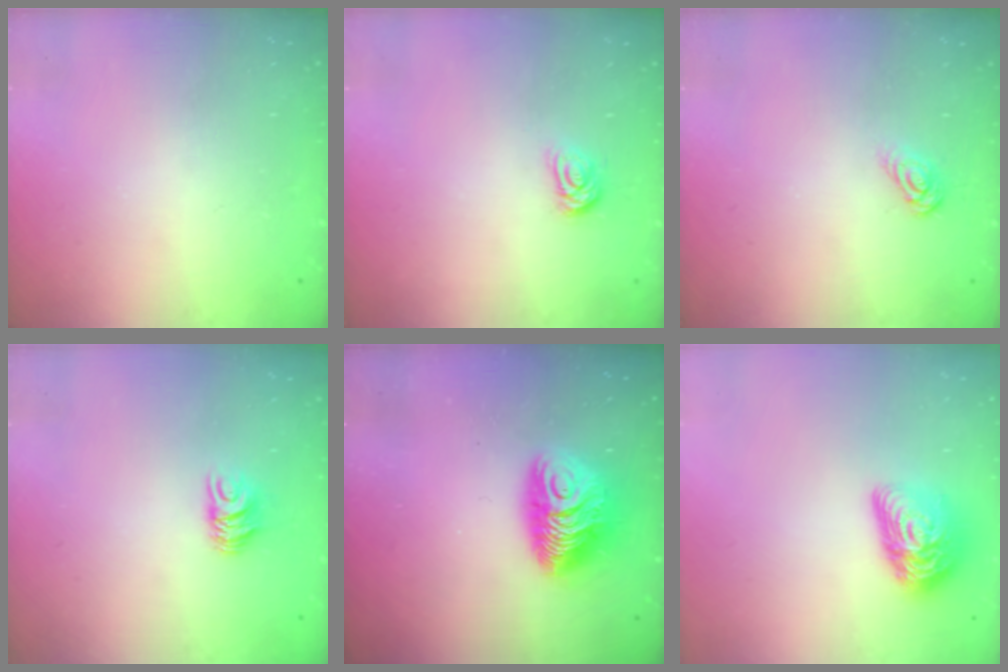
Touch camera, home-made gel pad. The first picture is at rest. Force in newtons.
{"total": 4.0, "press": 4.0, "slide": 0.5}
{"total": 4.7, "press": 4.6, "slide": 0.5}
{"total": 6.4, "press": 6.4, "slide": 0.5}
{"total": 10.2, "press": 10.2, "slide": 0.8}
{"total": 14.1, "press": 14.1, "slide": 0.9}